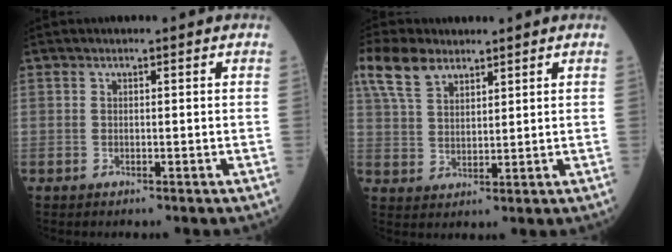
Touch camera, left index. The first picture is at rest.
{"total": 8.3, "force": [5.8, 3.8, 4.4], "torque": [-0.105, 0.021, 0.121]}